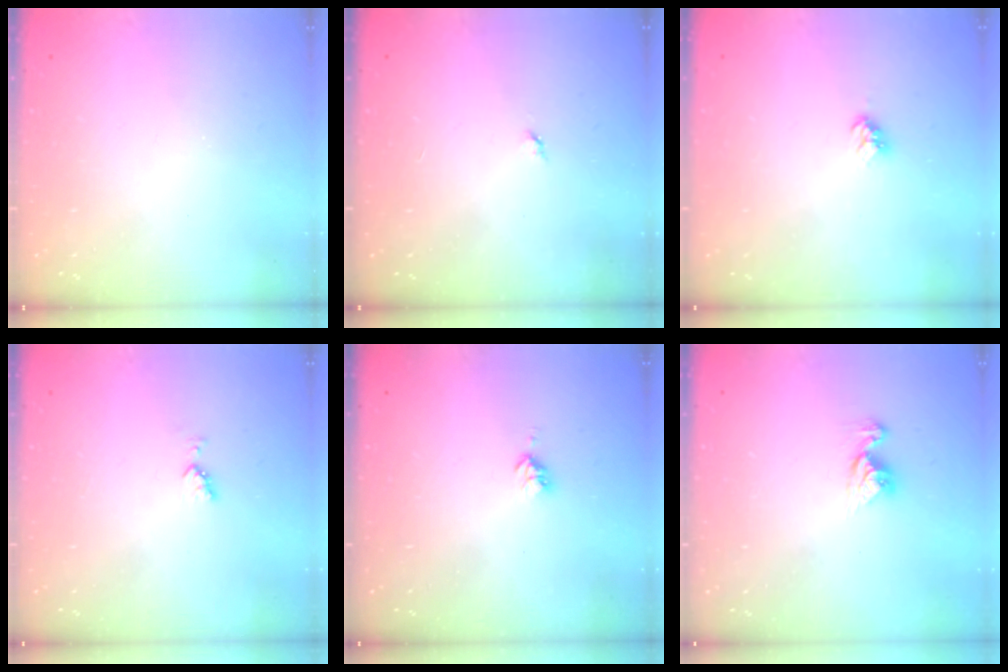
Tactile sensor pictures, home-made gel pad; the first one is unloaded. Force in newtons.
{"total": 2.8, "press": 2.8, "slide": 0.4}
{"total": 3.9, "press": 3.8, "slide": 0.5}
{"total": 3.6, "press": 3.5, "slide": 0.9}
{"total": 3.7, "press": 3.7, "slide": 0.5}
{"total": 8.2, "press": 8.2, "slide": 0.8}